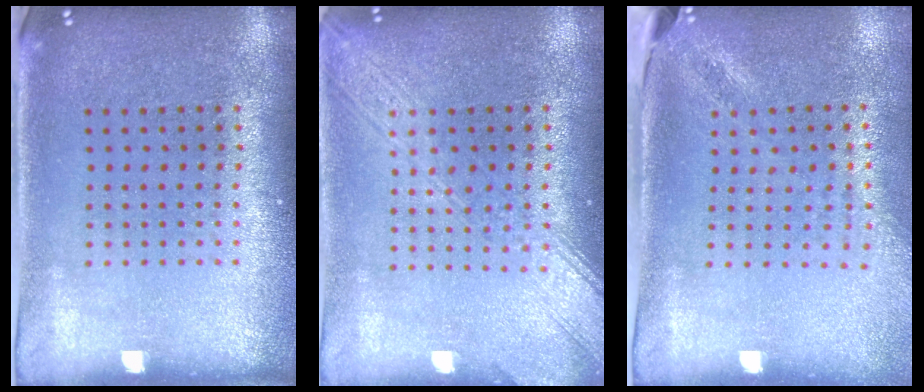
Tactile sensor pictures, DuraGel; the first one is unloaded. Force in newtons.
{"total": 3.2, "press": 3.2, "slide": 0.4}
{"total": 1.9, "press": 1.5, "slide": 1.2}